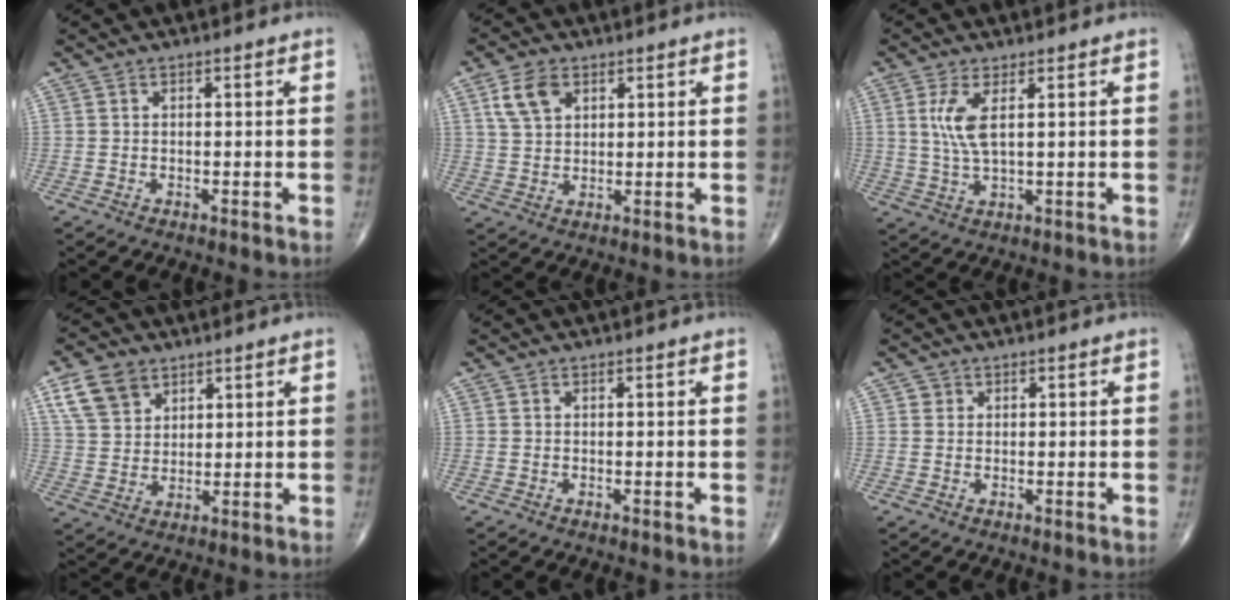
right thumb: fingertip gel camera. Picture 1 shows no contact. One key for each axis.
{"total": 6.4, "fx": 2.9, "fy": 4.1, "fz": 4.0, "tx": -0.066, "ty": -0.005, "tz": 0.058}
{"total": 5.5, "fx": 1.6, "fy": 1.5, "fz": 5.0, "tx": -0.122, "ty": -0.010, "tz": 0.039}
{"total": 8.5, "fx": 4.7, "fy": 5.8, "fz": 4.0, "tx": -0.060, "ty": -0.014, "tz": 0.094}
{"total": 0.0}
{"total": 1.1, "fx": 0.3, "fy": 1.1, "fz": 0.1, "tx": 0.009, "ty": 0.000, "tz": 0.002}